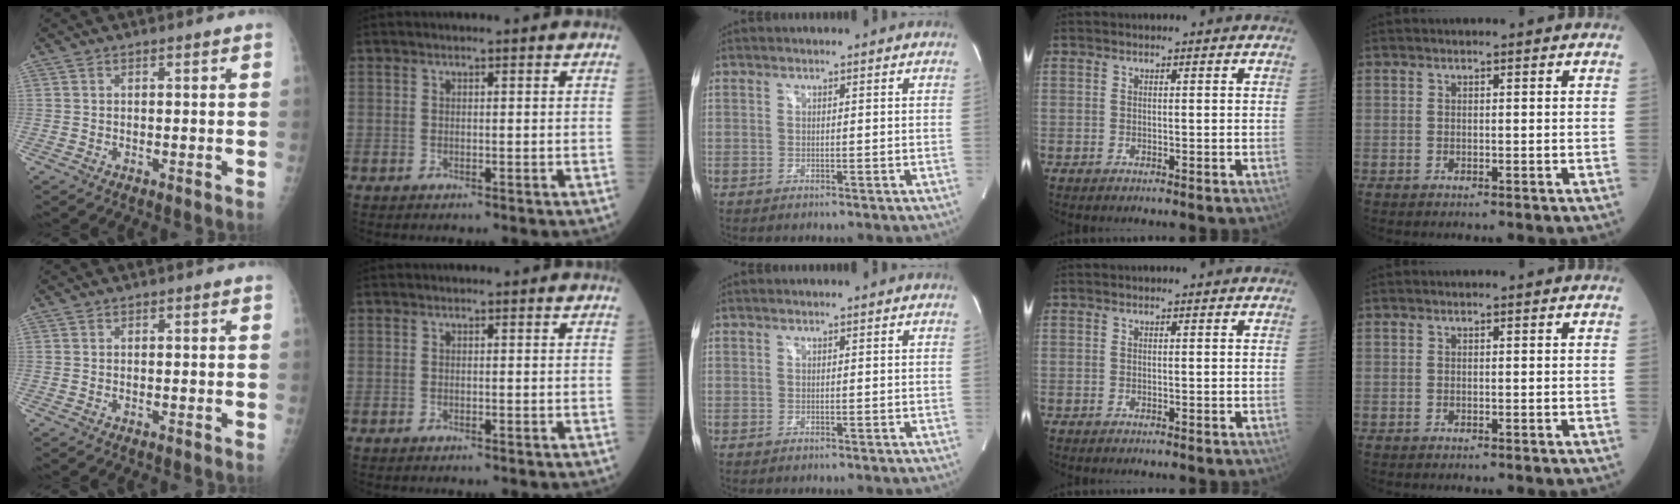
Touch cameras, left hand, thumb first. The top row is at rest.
{}